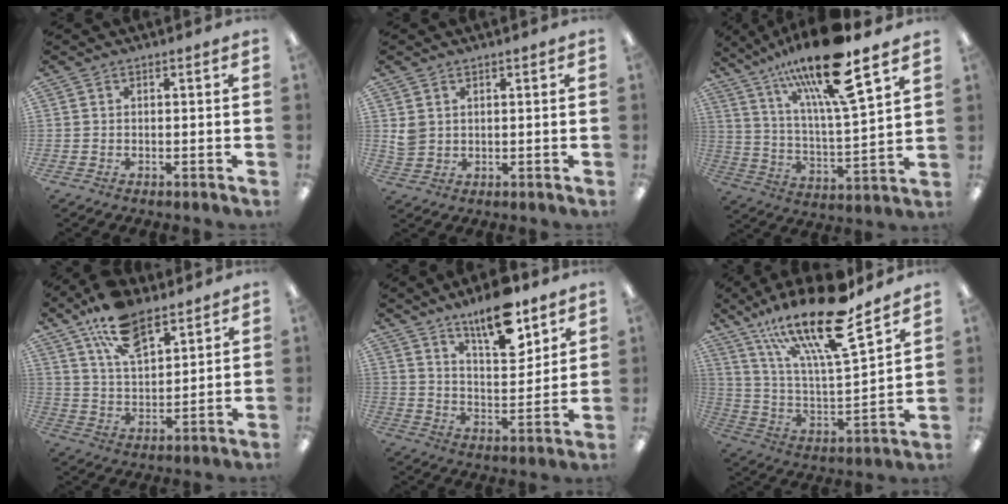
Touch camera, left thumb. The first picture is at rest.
{"total": 3.0, "force": [1.5, 2.4, 1.1], "torque": [-0.017, -0.002, 0.027]}
{"total": 20.1, "force": [14.4, 3.6, 13.5], "torque": [-0.243, -0.080, 0.234]}
{"total": 13.9, "force": [9.3, 6.6, 7.9], "torque": [-0.132, -0.039, 0.168]}
{"total": 14.0, "force": [10.6, 4.4, 8.0], "torque": [-0.126, -0.059, 0.180]}
{"total": 23.4, "force": [16.7, 5.6, 15.5], "torque": [-0.273, -0.102, 0.278]}